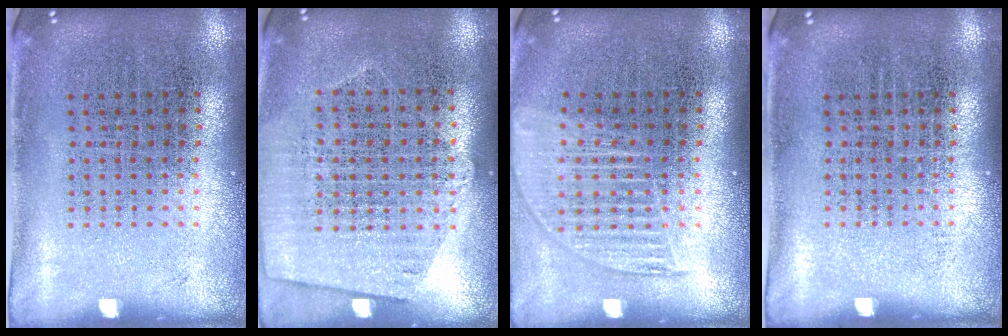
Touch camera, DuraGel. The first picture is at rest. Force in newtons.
{"total": 1.3, "press": 1.1, "slide": 0.6}
{"total": 1.4, "press": 1.3, "slide": 0.5}
{"total": 0.0}